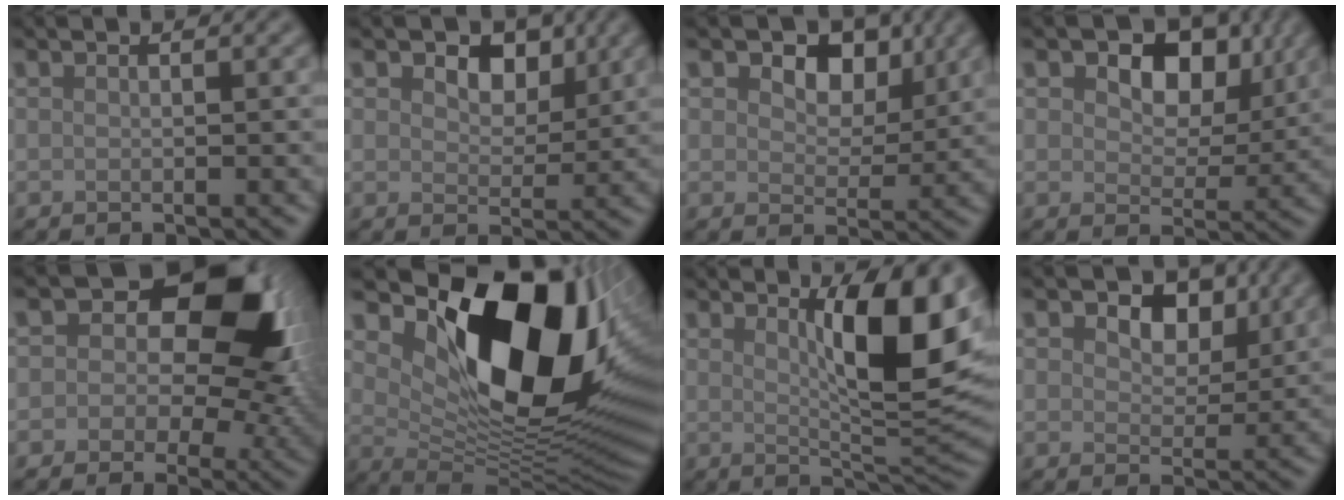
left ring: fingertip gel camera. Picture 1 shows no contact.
{"total": 4.4, "force": [2.1, 2.9, 2.6], "torque": [-0.046, -0.006, 0.023]}
{"total": 5.6, "force": [2.6, 3.6, 3.5], "torque": [-0.056, -0.007, 0.031]}
{"total": 6.9, "force": [2.7, 4.4, 4.5], "torque": [-0.074, -0.007, 0.034]}
{"total": 11.3, "force": [3.0, 7.5, 8.0], "torque": [-0.085, 0.006, 0.038]}
{"total": 15.6, "force": [5.8, 8.4, 11.9], "torque": [-0.160, -0.009, 0.104]}
{"total": 8.9, "force": [2.6, 2.2, 8.1], "torque": [-0.117, -0.007, 0.047]}
{"total": 5.1, "force": [2.4, 3.3, 3.1], "torque": [-0.050, -0.005, 0.025]}